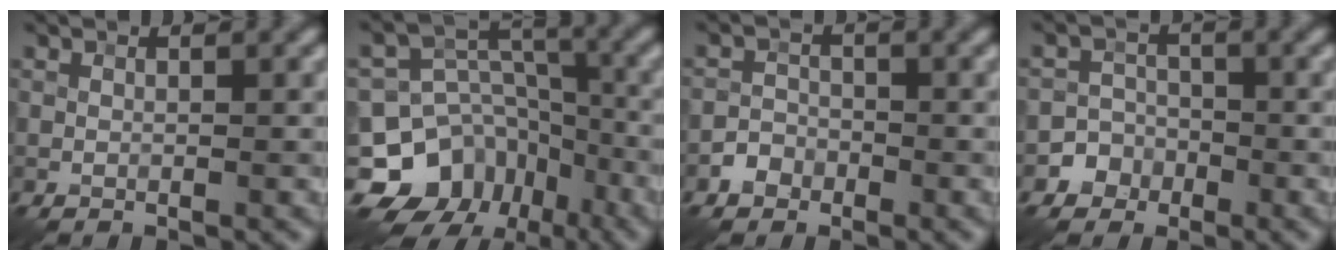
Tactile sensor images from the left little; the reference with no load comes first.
{"total": 12.8, "force": [-8.1, 9.2, 3.6], "torque": [-0.083, 0.010, -0.130]}
{"total": 1.7, "force": [-1.1, 1.3, 0.3], "torque": [0.002, 0.008, -0.022]}
{"total": 3.0, "force": [-1.6, 2.5, 0.0], "torque": [0.033, 0.005, -0.037]}